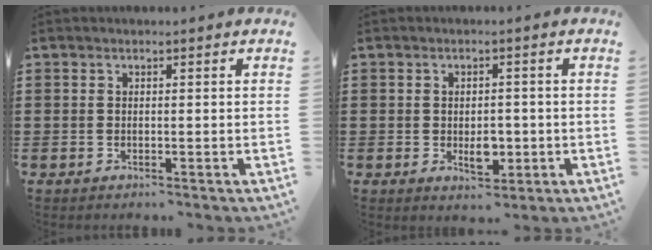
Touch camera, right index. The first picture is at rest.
{"total": 4.0, "force": [-0.7, 2.2, 3.2], "torque": [-0.042, -0.002, -0.015]}